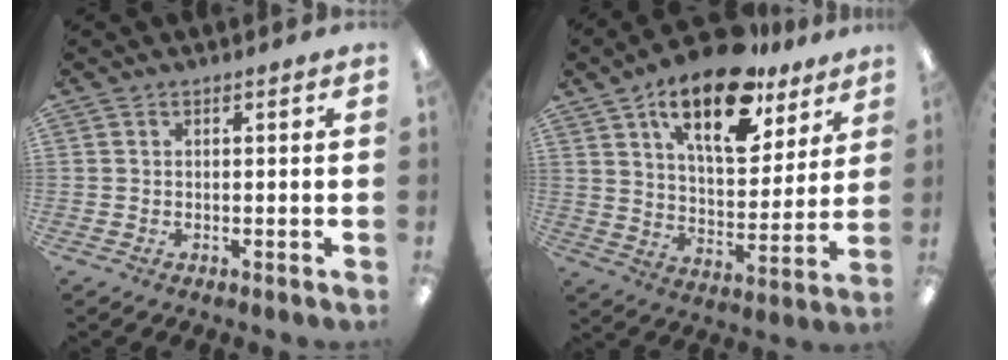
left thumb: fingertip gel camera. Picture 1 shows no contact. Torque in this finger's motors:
{"motor_torque": [0.43, 0.51, 1.48, -1.29, 0.13]}